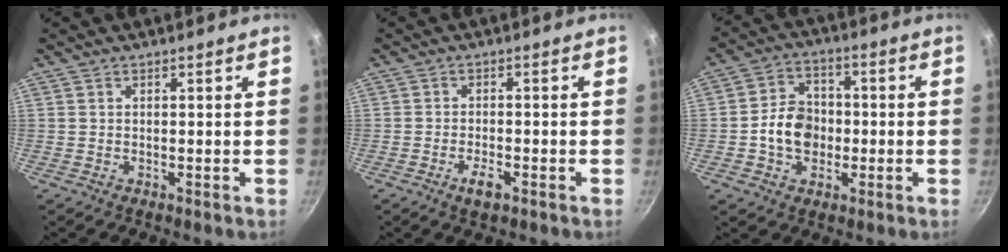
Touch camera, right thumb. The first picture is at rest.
{"total": 3.4, "force": [-1.8, 1.4, 2.6], "torque": [-0.045, 0.010, -0.032]}
{"total": 9.3, "force": [-1.4, 7.4, 5.4], "torque": [-0.061, 0.021, -0.032]}